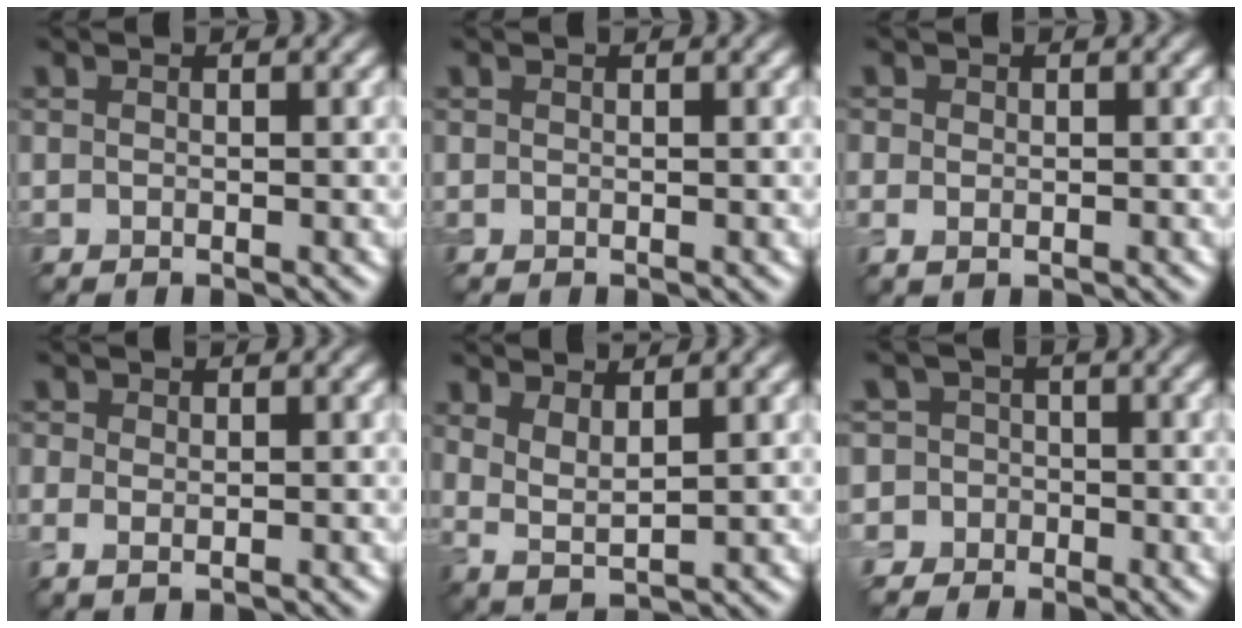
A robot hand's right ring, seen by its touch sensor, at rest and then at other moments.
{"total": 0.0}
{"total": 1.3, "force": [-0.2, 0.9, 0.9], "torque": [-0.016, -0.002, -0.004]}
{"total": 1.1, "force": [-0.2, 0.7, 0.9], "torque": [-0.019, -0.003, -0.002]}
{"total": 2.7, "force": [1.3, 0.9, 2.2], "torque": [-0.050, -0.010, 0.031]}
{"total": 5.7, "force": [-1.6, 5.5, 0.3], "torque": [0.007, 0.018, -0.067]}